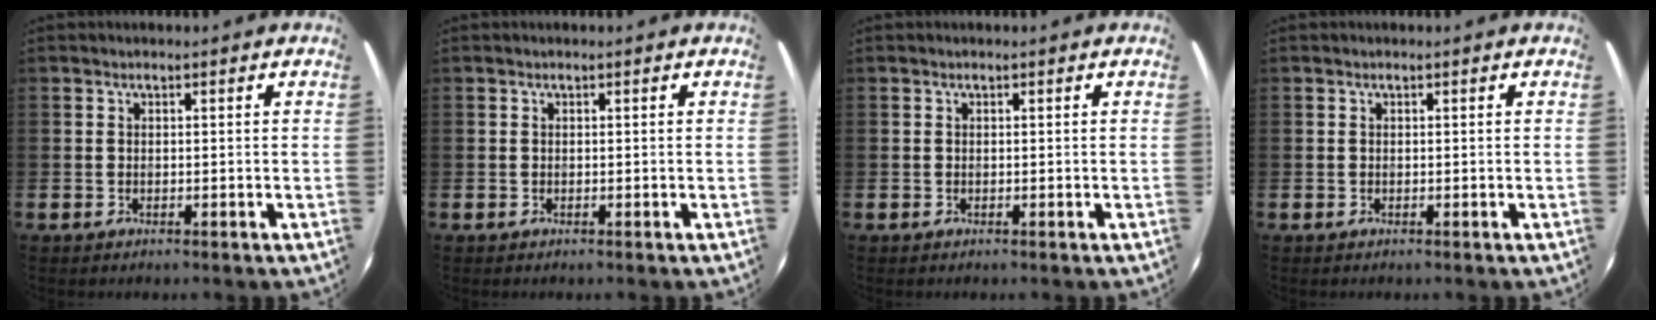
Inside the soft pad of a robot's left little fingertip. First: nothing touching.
{"total": 0.0}
{"total": 0.0}
{"total": 0.0}